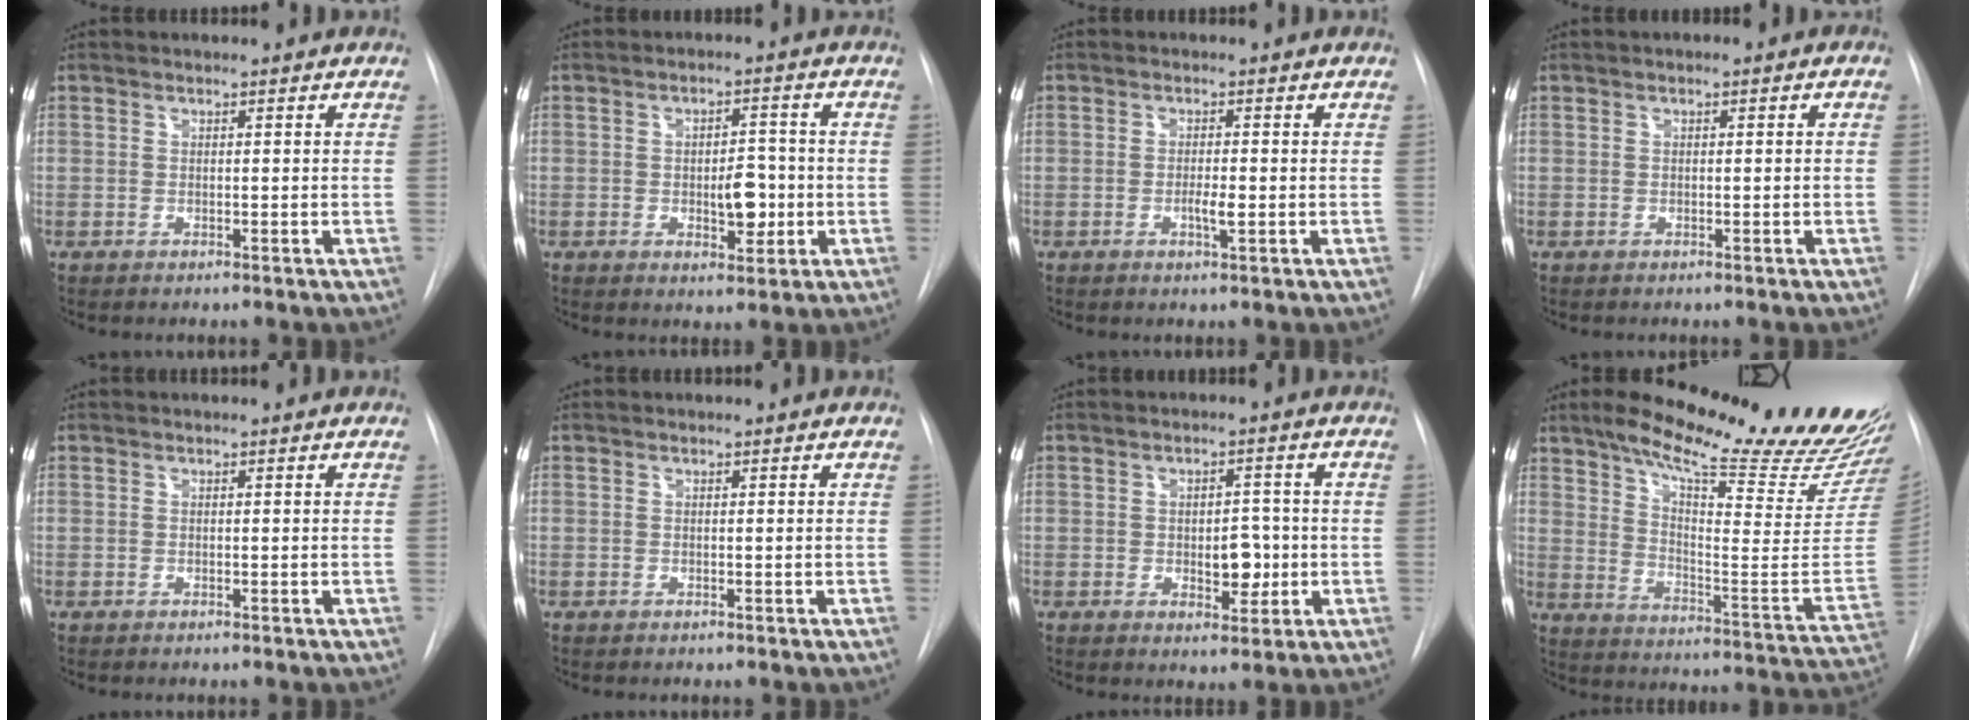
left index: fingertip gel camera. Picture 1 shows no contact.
{"total": 5.3, "force": [-0.9, 2.5, 4.5], "torque": [-0.059, 0.001, -0.008]}
{"total": 2.0, "force": [-0.6, 0.3, 1.9], "torque": [-0.037, -0.002, -0.009]}
{"total": 0.7, "force": [0.1, 0.4, 0.5], "torque": [-0.010, 0.003, 0.000]}
{"total": 0.0}
{"total": 0.0}
{"total": 4.8, "force": [-0.7, 2.6, 4.0], "torque": [-0.049, -0.001, -0.004]}
{"total": 27.0, "force": [22.2, 2.4, 15.2], "torque": [-0.233, -0.081, 0.296]}